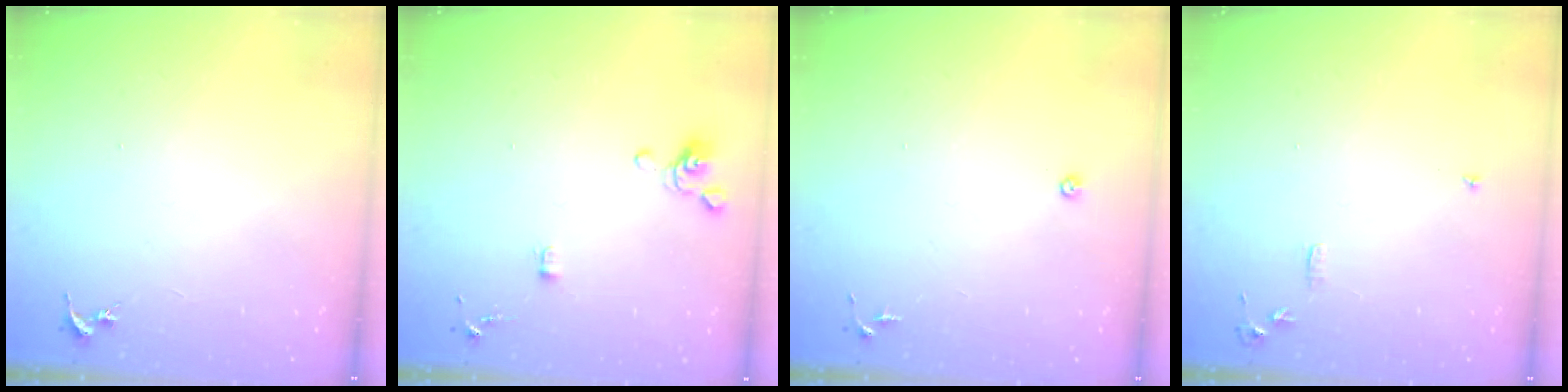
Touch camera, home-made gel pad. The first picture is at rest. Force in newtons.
{"total": 3.8, "press": 3.7, "slide": 0.9}
{"total": 4.0, "press": 4.0, "slide": 0.8}
{"total": 6.5, "press": 6.5, "slide": 0.8}